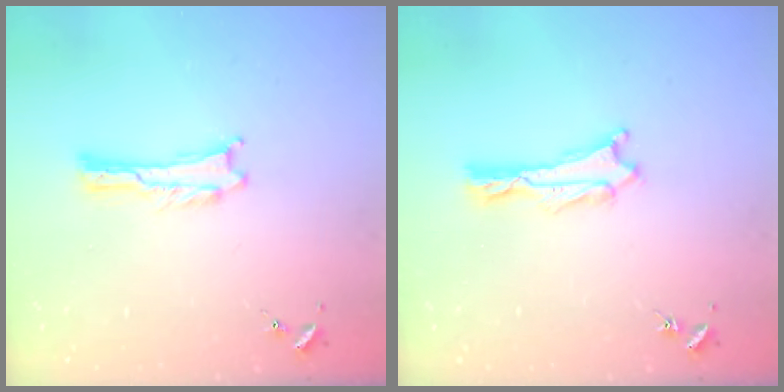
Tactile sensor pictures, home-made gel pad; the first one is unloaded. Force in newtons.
{"total": 1.0, "press": 1.0, "slide": 0.1}